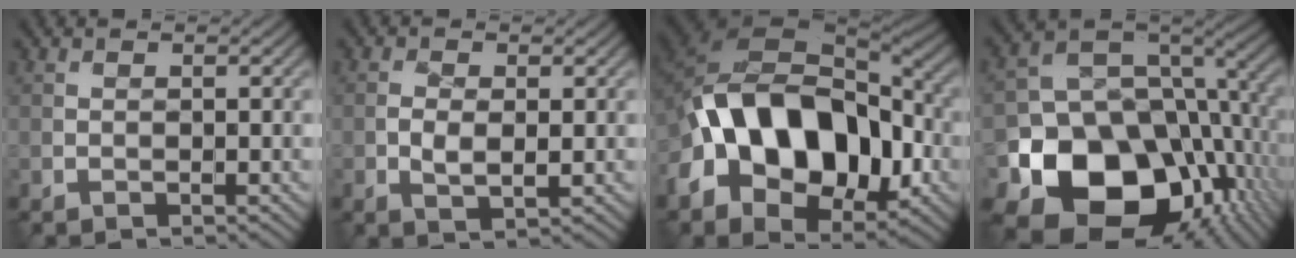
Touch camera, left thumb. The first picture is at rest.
{"total": 2.6, "force": [-0.2, 1.4, 2.2], "torque": [-0.041, -0.004, -0.002]}
{"total": 16.4, "force": [-3.1, 11.0, 11.8], "torque": [-0.205, -0.007, -0.061]}
{"total": 19.0, "force": [-6.7, 14.1, 10.9], "torque": [-0.209, -0.051, -0.089]}